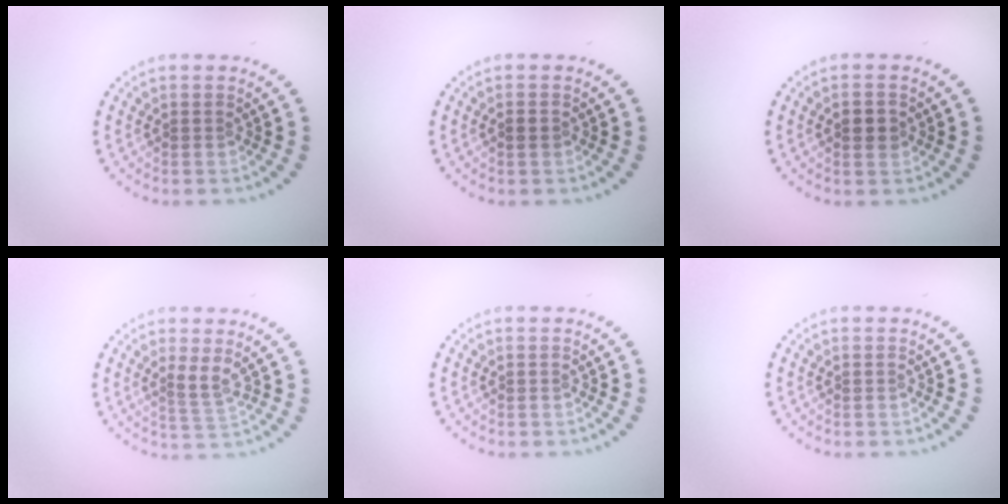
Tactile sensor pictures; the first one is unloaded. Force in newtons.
{"total": 0.9, "press": 0.8, "slide": 0.3}
{"total": 1.6, "press": 1.6, "slide": 0.2}
{"total": 1.8, "press": 1.3, "slide": 1.3}
{"total": 0.0}
{"total": 0.0}